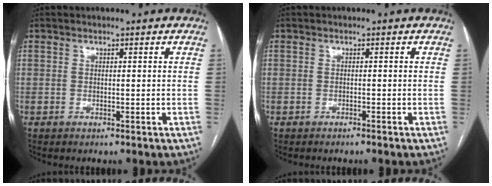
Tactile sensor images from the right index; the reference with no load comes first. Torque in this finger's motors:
{"motor_torque": [-0.06, -0.01, -0.02, -0.01]}